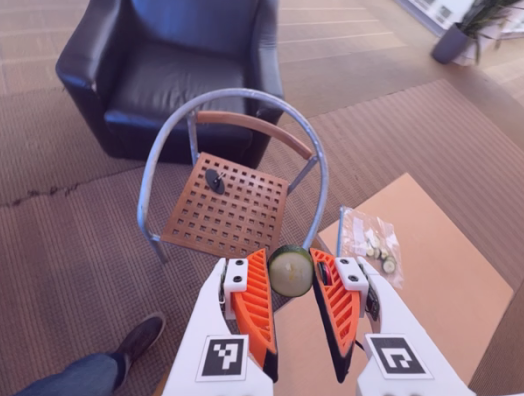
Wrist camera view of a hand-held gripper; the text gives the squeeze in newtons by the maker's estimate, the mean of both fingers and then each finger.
{"total": 6.8, "left": 6.8, "right": 6.9}